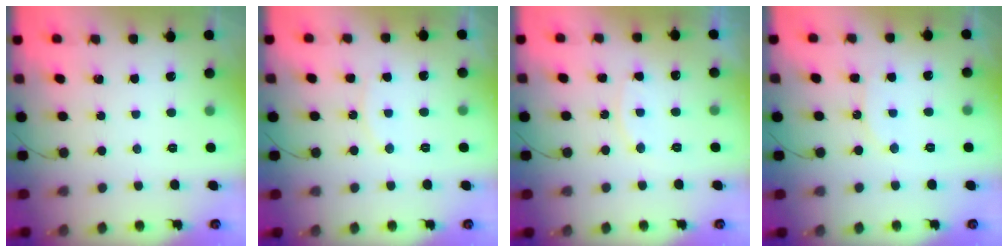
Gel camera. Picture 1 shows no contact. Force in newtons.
{"total": 6.5, "press": 6.5, "slide": 0.5}
{"total": 7.6, "press": 7.6, "slide": 0.3}
{"total": 7.5, "press": 7.4, "slide": 0.7}